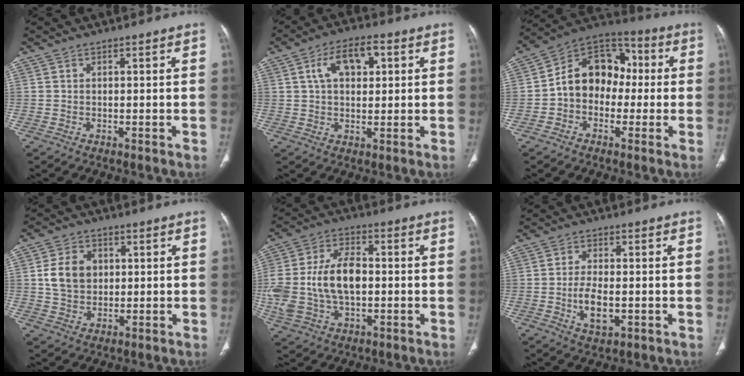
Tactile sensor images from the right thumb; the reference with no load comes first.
{"total": 8.5, "force": [2.6, 4.6, 6.7], "torque": [-0.102, 0.011, 0.039]}
{"total": 13.4, "force": [-0.7, 10.5, 8.4], "torque": [-0.095, 0.045, -0.030]}
{"total": 7.8, "force": [1.3, 6.2, 4.6], "torque": [-0.063, -0.002, 0.024]}
{"total": 15.8, "force": [-0.7, 9.8, 12.3], "torque": [-0.256, 0.020, -0.007]}
{"total": 6.2, "force": [-1.3, 3.0, 5.3], "torque": [-0.098, -0.002, -0.019]}